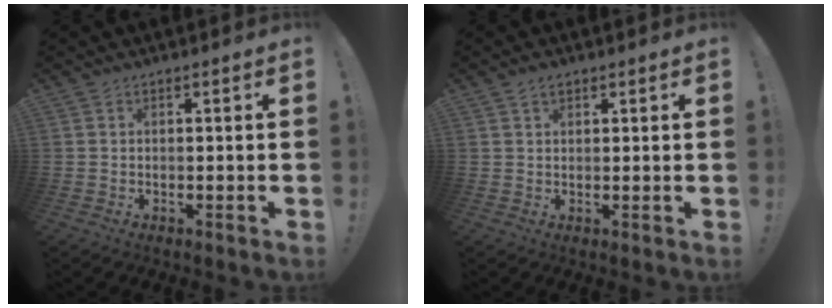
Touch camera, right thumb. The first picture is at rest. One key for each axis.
{"total": 2.0, "fx": 1.3, "fy": 1.2, "fz": 1.0, "tx": -0.018, "ty": 0.000, "tz": 0.024}